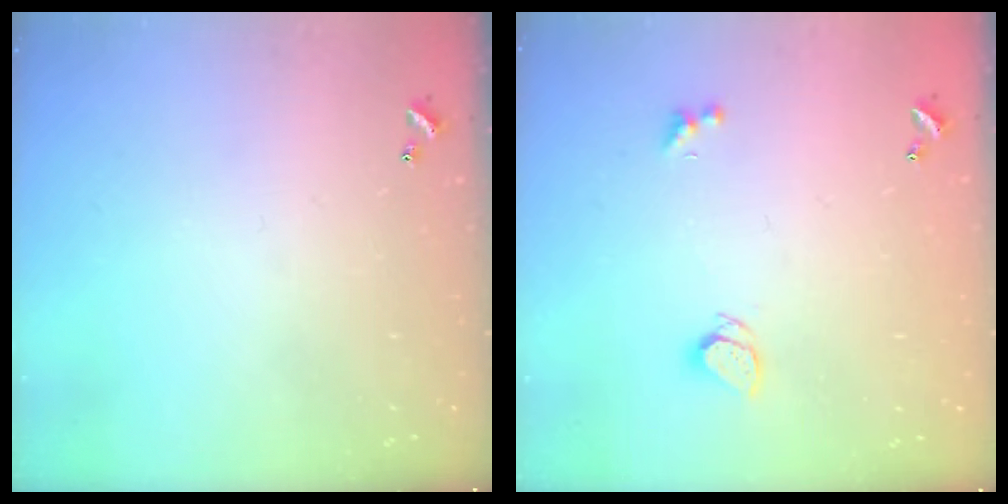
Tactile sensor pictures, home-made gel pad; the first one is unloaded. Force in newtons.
{"total": 2.3, "press": 2.2, "slide": 0.7}